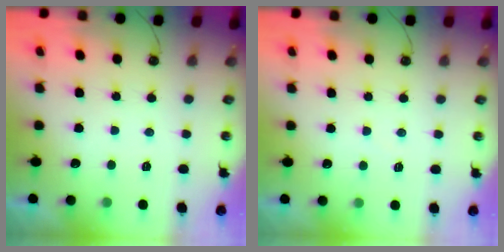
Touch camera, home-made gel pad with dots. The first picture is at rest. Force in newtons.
{"total": 3.5, "press": 3.5, "slide": 0.5}